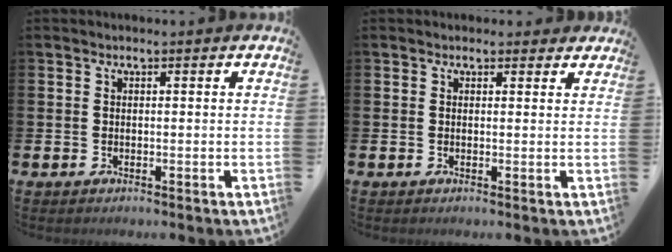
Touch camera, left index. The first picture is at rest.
{"total": 1.1, "force": [0.8, 0.7, 0.1], "torque": [0.003, 0.006, 0.012]}